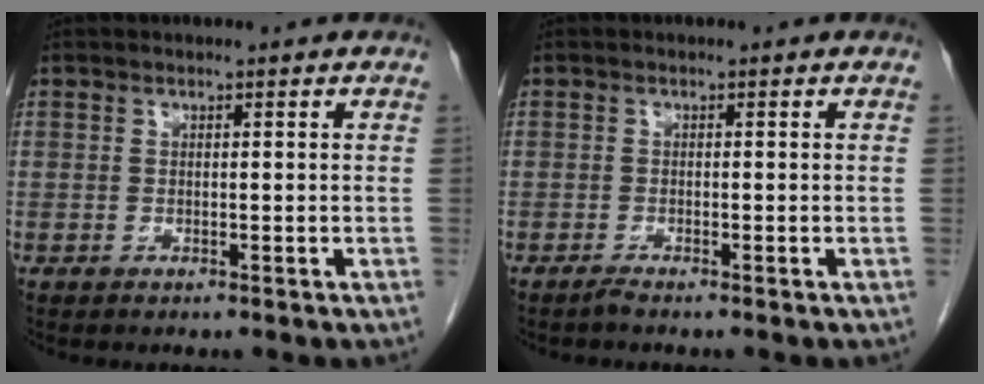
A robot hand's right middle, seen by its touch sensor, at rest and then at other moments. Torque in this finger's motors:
{"motor_torque": [-0.33, -0.02, -0.05, -0.01]}